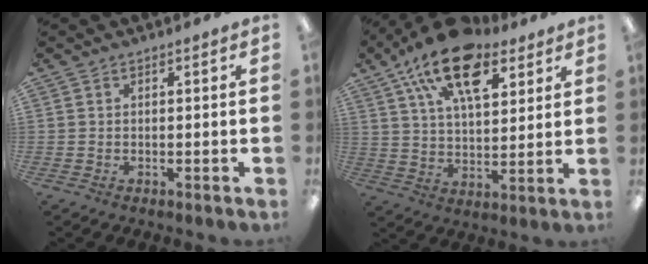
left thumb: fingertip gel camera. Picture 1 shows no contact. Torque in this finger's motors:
{"motor_torque": [0.45, 0.63, 1.74, -1.03, 0.47]}